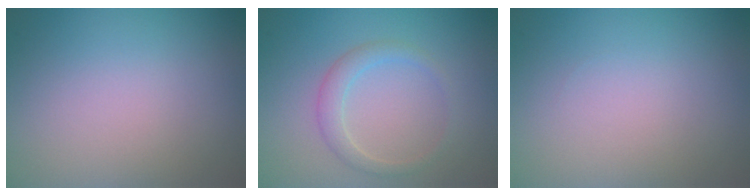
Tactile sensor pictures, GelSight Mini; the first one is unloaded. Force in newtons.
{"total": 1.9, "press": 1.9, "slide": 0.1}
{"total": 0.0}